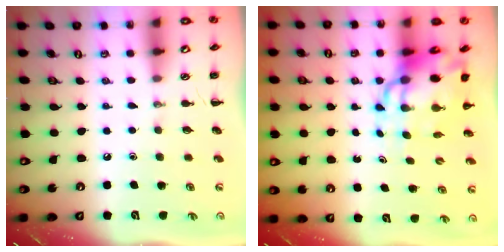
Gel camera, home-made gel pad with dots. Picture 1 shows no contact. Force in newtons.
{"total": 12.2, "press": 11.8, "slide": 3.1}